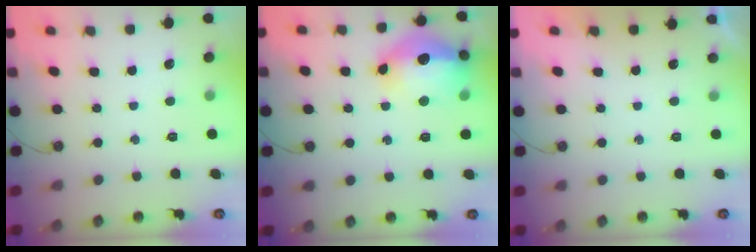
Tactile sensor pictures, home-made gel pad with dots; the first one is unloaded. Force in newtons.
{"total": 18.2, "press": 18.2, "slide": 1.5}
{"total": 0.0}